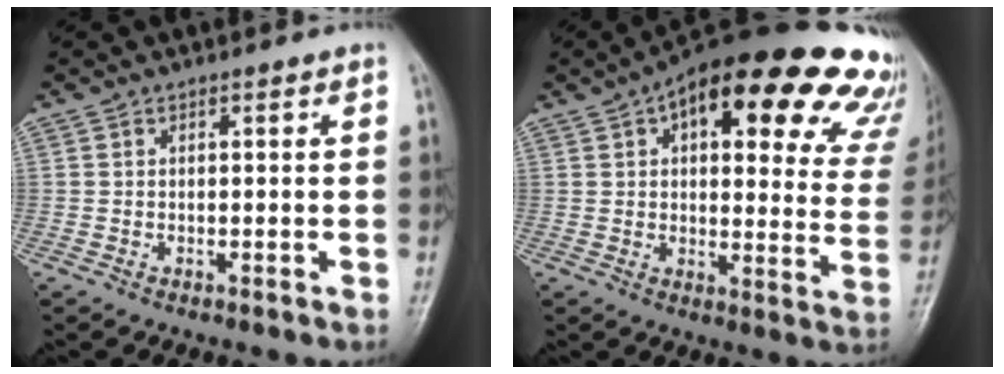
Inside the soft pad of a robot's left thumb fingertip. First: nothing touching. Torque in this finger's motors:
{"motor_torque": [1.07, 1.11, 1.73, -1.04, 0.12]}